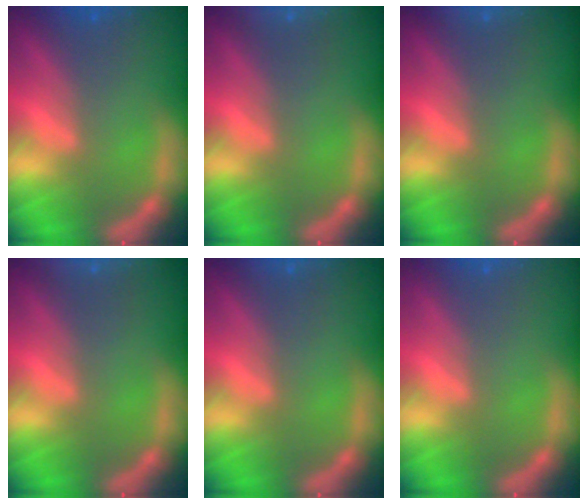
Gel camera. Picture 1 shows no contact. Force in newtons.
{"total": 3.0}
{"total": 1.4}
{"total": 3.0}
{"total": 0.9}
{"total": 0.0}